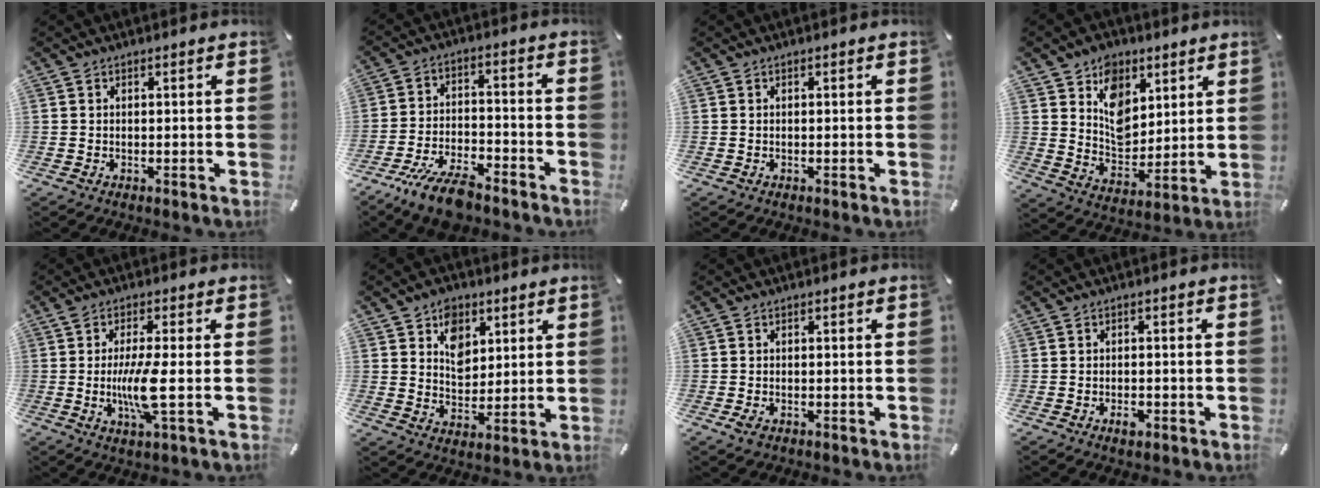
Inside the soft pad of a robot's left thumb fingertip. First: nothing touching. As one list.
[{"total": 10.8, "force": [-8.3, 3.6, 6.0], "torque": [-0.111, 0.044, -0.156]}, {"total": 0.0}, {"total": 10.9, "force": [5.7, 8.4, 4.0], "torque": [-0.061, -0.035, 0.108]}, {"total": 8.8, "force": [-0.8, 1.0, 8.7], "torque": [-0.176, -0.017, -0.021]}, {"total": 7.9, "force": [3.8, 6.1, 3.3], "torque": [-0.045, -0.012, 0.065]}, {"total": 1.6, "force": [-0.6, 1.0, 1.0], "torque": [-0.026, -0.003, -0.012]}, {"total": 2.5, "force": [-1.3, 1.5, 1.6], "torque": [-0.029, 0.006, -0.023]}]